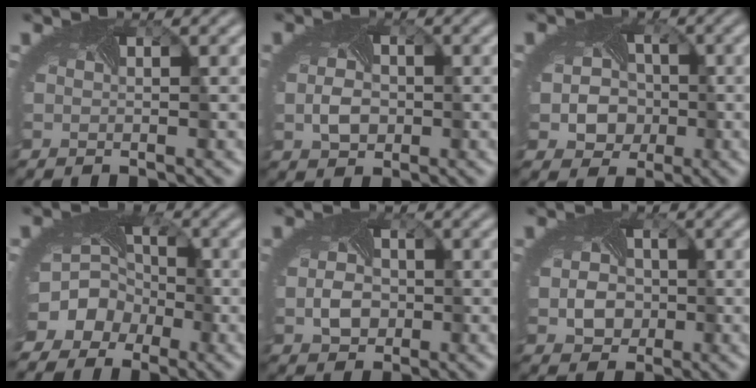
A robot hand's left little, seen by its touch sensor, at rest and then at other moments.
{"total": 2.7, "force": [-0.5, 2.0, 1.7], "torque": [-0.040, -0.005, -0.011]}
{"total": 6.6, "force": [-1.2, 5.8, 3.0], "torque": [-0.032, -0.012, -0.036]}
{"total": 10.1, "force": [-4.2, 8.5, 3.6], "torque": [-0.071, -0.015, -0.083]}
{"total": 3.0, "force": [-0.7, 2.4, 1.8], "torque": [-0.037, -0.005, -0.010]}
{"total": 4.2, "force": [-0.7, 3.5, 2.1], "torque": [-0.030, -0.005, -0.006]}